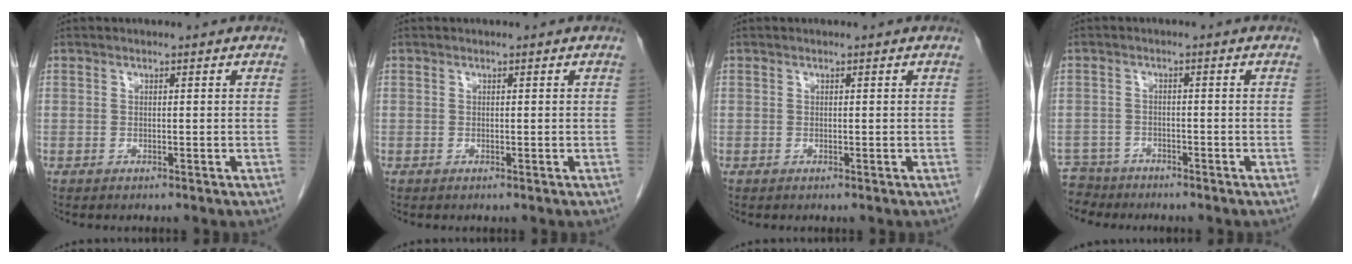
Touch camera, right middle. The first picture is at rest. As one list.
[{"total": 0.0}, {"total": 0.0}, {"total": 4.7, "force": [-4.2, 1.9, -0.8], "torque": [0.015, -0.006, -0.077]}]